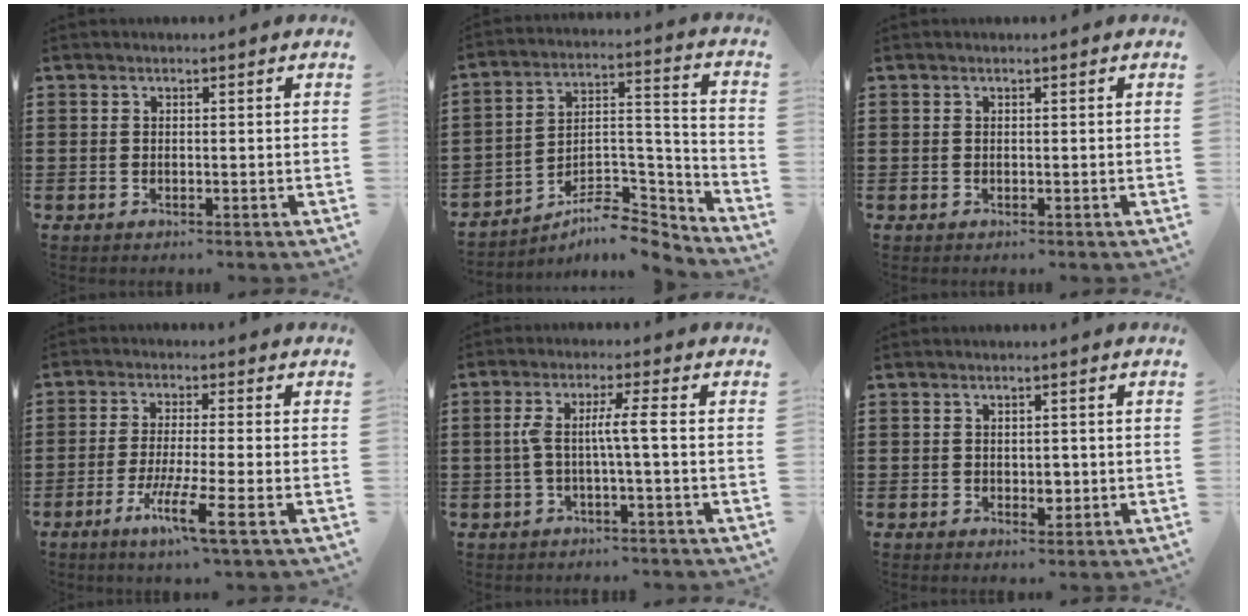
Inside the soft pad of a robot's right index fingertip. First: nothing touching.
{"total": 7.9, "force": [-6.8, 2.7, 3.0], "torque": [-0.039, 0.012, -0.128]}
{"total": 0.0}
{"total": 7.3, "force": [-3.7, 0.3, 6.3], "torque": [-0.121, -0.010, -0.069]}
{"total": 4.8, "force": [-0.3, -0.1, 4.7], "torque": [-0.098, -0.004, -0.015]}
{"total": 2.1, "force": [-0.1, 1.2, 1.7], "torque": [-0.023, -0.001, -0.002]}